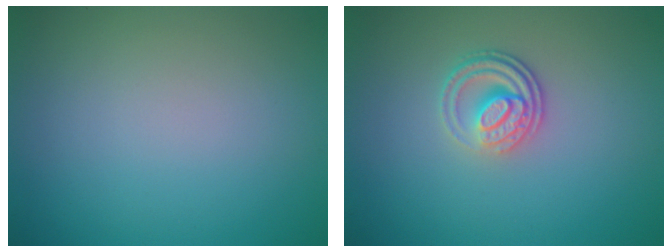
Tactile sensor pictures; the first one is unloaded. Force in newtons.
{"total": 3.0, "press": 2.4, "slide": 1.8}